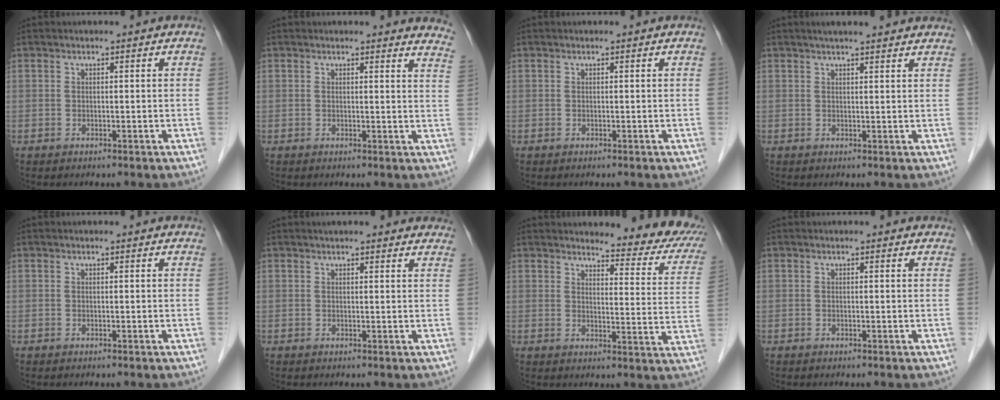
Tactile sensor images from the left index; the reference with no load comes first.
{"total": 7.5, "force": [7.4, 0.8, 0.6], "torque": [0.025, -0.046, 0.040]}
{"total": 0.0}
{"total": 9.5, "force": [8.2, 0.9, 4.7], "torque": [-0.059, 0.027, 0.093]}
{"total": 1.4, "force": [1.3, 0.2, 0.4], "torque": [-0.014, 0.007, 0.010]}
{"total": 11.4, "force": [10.3, 2.2, 4.3], "torque": [-0.037, 0.021, 0.109]}
{"total": 12.9, "force": [11.7, 2.4, 4.8], "torque": [-0.033, -0.047, 0.112]}
{"total": 2.1, "force": [2.0, 0.5, 0.4], "torque": [-0.013, 0.000, 0.011]}